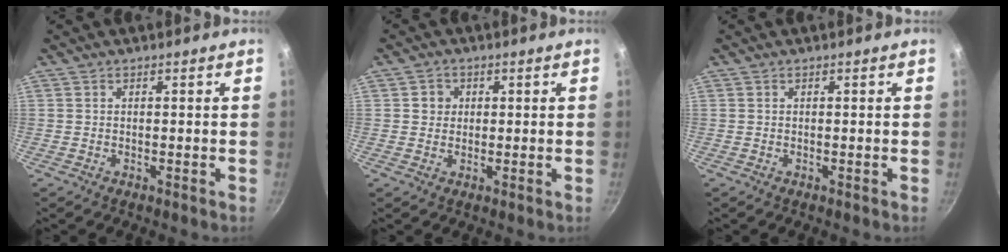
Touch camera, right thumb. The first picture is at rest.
{"total": 2.8, "force": [0.5, 2.6, 0.7], "torque": [0.004, 0.004, 0.005]}
{"total": 0.0}